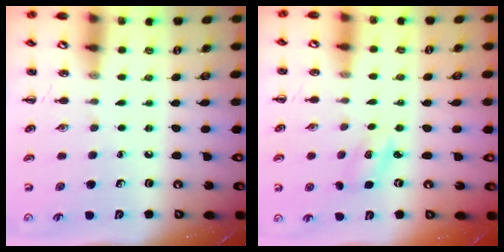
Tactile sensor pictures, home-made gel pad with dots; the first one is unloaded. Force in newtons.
{"total": 3.2, "press": 3.1, "slide": 0.9}